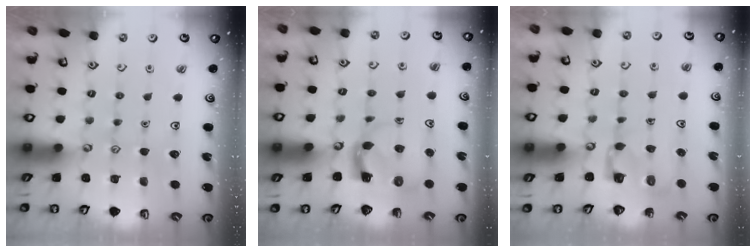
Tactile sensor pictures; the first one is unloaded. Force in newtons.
{"total": 3.7, "press": 3.6, "slide": 0.7}
{"total": 3.5, "press": 3.5, "slide": 0.2}